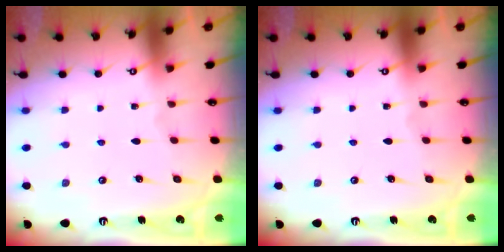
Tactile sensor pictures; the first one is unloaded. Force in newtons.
{"total": 0.0}